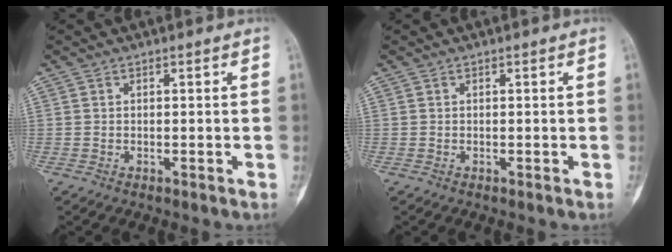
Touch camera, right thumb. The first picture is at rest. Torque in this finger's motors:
{"motor_torque": [0.02, -0.01, 0.06, -0.06, 0.01]}